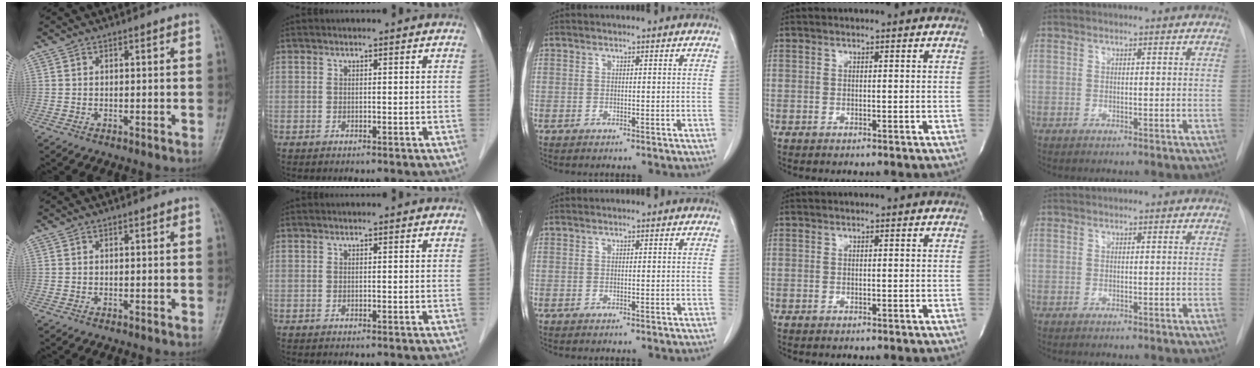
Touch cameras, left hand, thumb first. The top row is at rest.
{}